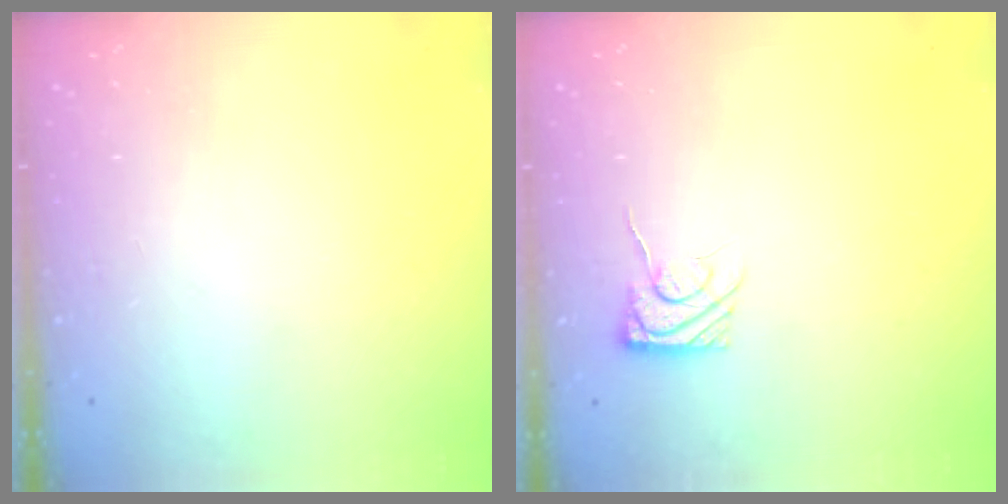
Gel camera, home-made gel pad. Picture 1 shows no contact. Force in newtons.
{"total": 6.1, "press": 5.9, "slide": 1.6}